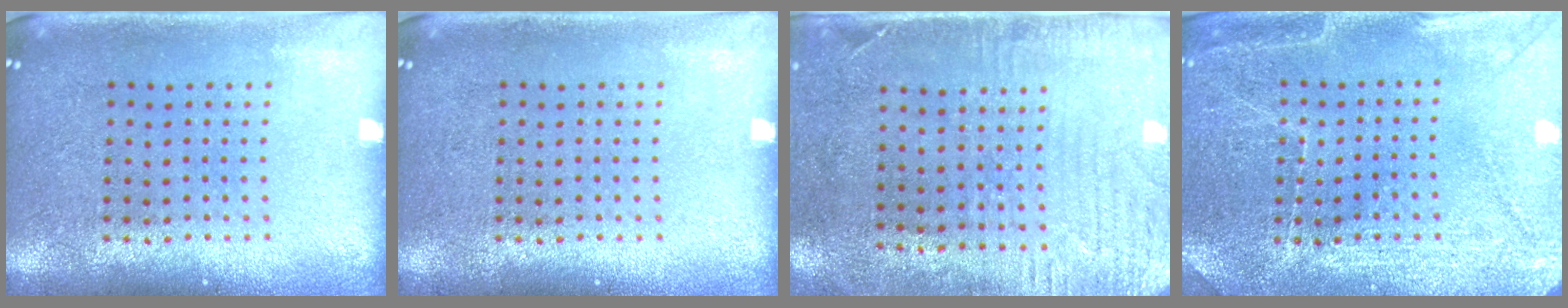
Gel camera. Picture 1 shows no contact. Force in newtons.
{"total": 0.0}
{"total": 2.9, "press": 2.3, "slide": 1.7}
{"total": 2.9, "press": 2.9, "slide": 0.2}